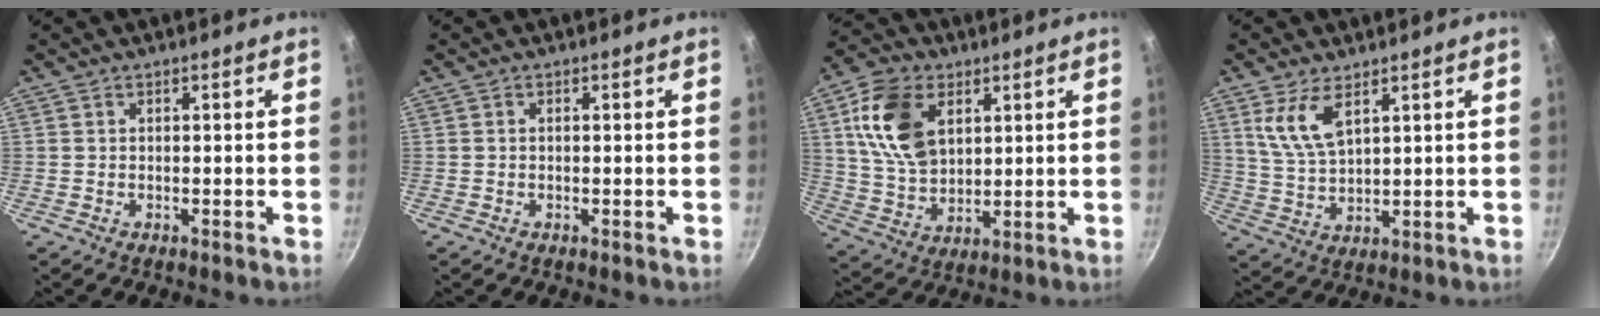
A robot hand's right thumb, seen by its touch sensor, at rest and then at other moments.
{"total": 0.0}
{"total": 15.0, "force": [5.0, 9.7, 10.2], "torque": [-0.171, -0.014, 0.100]}
{"total": 7.9, "force": [4.1, 3.4, 5.8], "torque": [-0.111, -0.028, 0.089]}